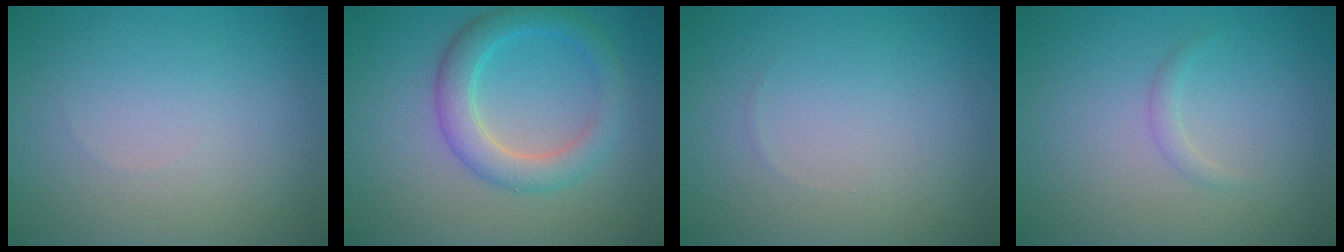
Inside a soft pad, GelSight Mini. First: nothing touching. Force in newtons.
{"total": 4.0, "press": 4.0, "slide": 0.3}
{"total": 0.0}
{"total": 0.8, "press": 0.8, "slide": 0.0}